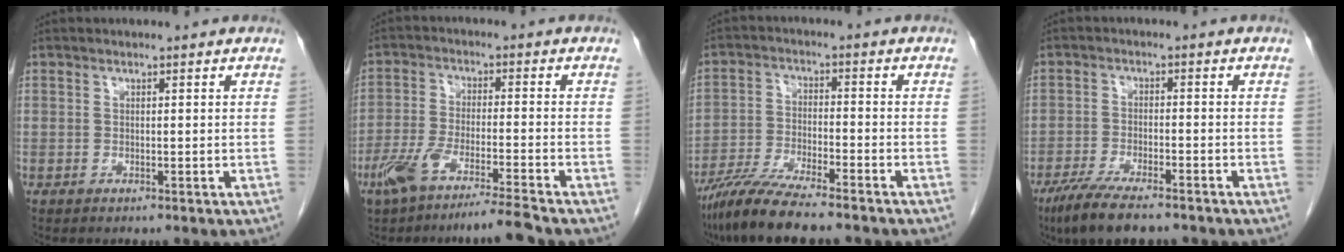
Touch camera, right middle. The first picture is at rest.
{"total": 8.7, "force": [-6.6, 0.0, 5.7], "torque": [-0.110, -0.018, -0.123]}
{"total": 9.9, "force": [-8.2, 0.7, 5.5], "torque": [-0.101, -0.028, -0.146]}
{"total": 9.5, "force": [-7.2, 1.9, 5.9], "torque": [-0.100, -0.020, -0.117]}